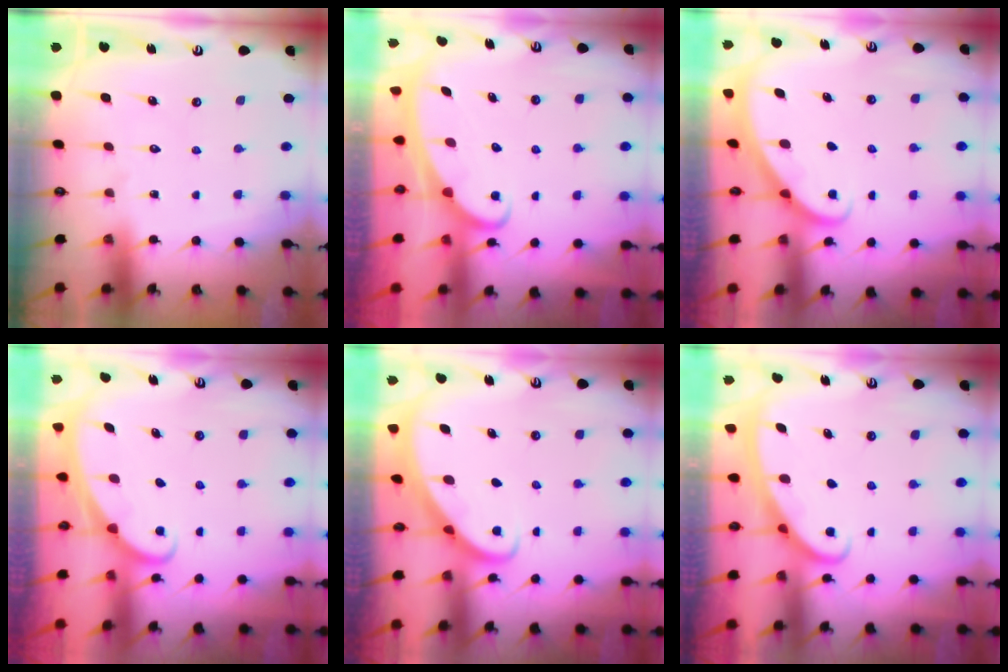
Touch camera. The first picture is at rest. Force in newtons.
{"total": 2.3, "press": 2.2, "slide": 0.3}
{"total": 2.0, "press": 2.0, "slide": 0.1}
{"total": 1.7, "press": 1.7, "slide": 0.1}
{"total": 2.6, "press": 2.6, "slide": 0.3}
{"total": 2.8, "press": 2.8, "slide": 0.4}